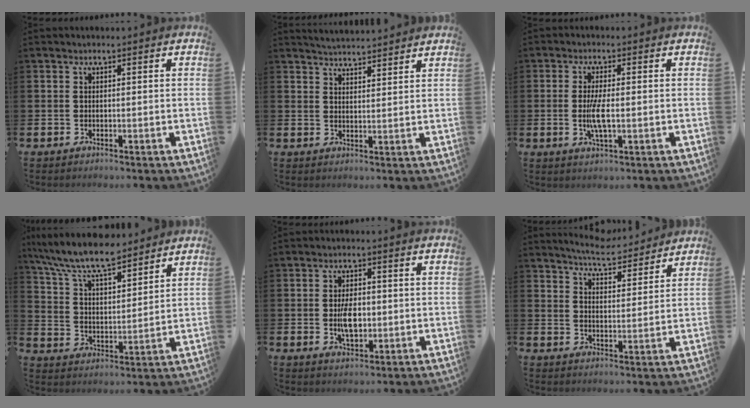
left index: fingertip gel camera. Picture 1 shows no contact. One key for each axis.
{"total": 4.2, "fx": 4.2, "fy": -0.1, "fz": 0.0, "tx": -0.005, "ty": -0.025, "tz": 0.075}
{"total": 3.9, "fx": -0.4, "fy": 1.1, "fz": 3.7, "tx": -0.074, "ty": -0.002, "tz": -0.010}
{"total": 8.9, "fx": 8.0, "fy": 1.6, "fz": 3.4, "tx": -0.102, "ty": -0.042, "tz": 0.144}
{"total": 4.8, "fx": -0.3, "fy": 2.5, "fz": 4.1, "tx": -0.061, "ty": -0.001, "tz": -0.008}
{"total": 6.4, "fx": 6.2, "fy": 0.6, "fz": 1.2, "tx": -0.034, "ty": -0.039, "tz": 0.110}